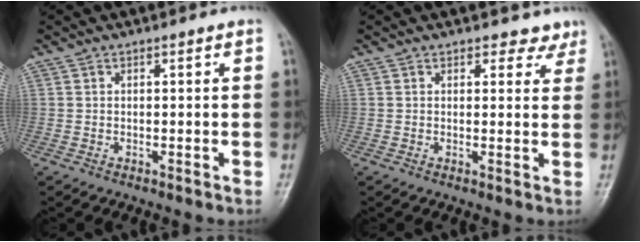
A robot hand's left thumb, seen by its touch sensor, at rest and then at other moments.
{"total": 3.5, "force": [2.9, 1.9, 0.3], "torque": [0.025, -0.018, 0.022]}